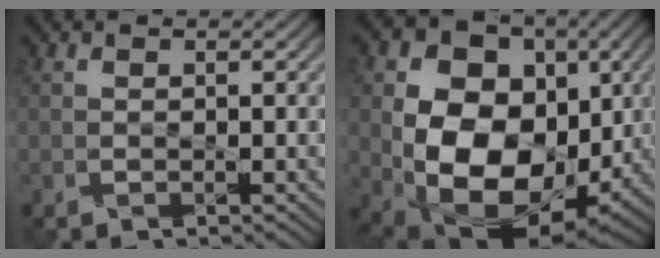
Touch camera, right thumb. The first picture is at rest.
{"total": 17.7, "force": [-1.3, 13.3, 11.6], "torque": [-0.217, -0.045, -0.001]}